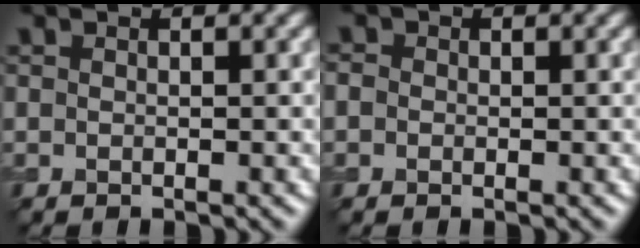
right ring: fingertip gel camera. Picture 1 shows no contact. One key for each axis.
{"total": 0.9, "fx": 0.0, "fy": 0.9, "fz": 0.2, "tx": -0.002, "ty": -0.005, "tz": -0.005}